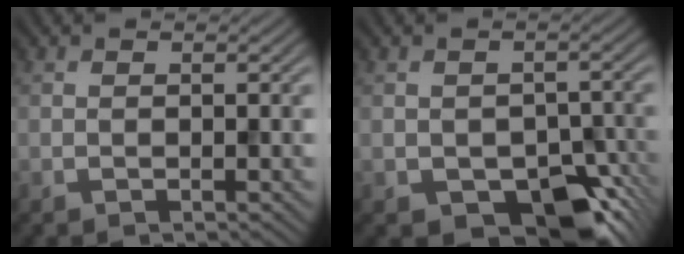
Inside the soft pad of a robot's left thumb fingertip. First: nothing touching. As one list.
[{"total": 7.7, "force": [-3.4, 4.8, 5.0], "torque": [-0.082, -0.027, -0.038]}]